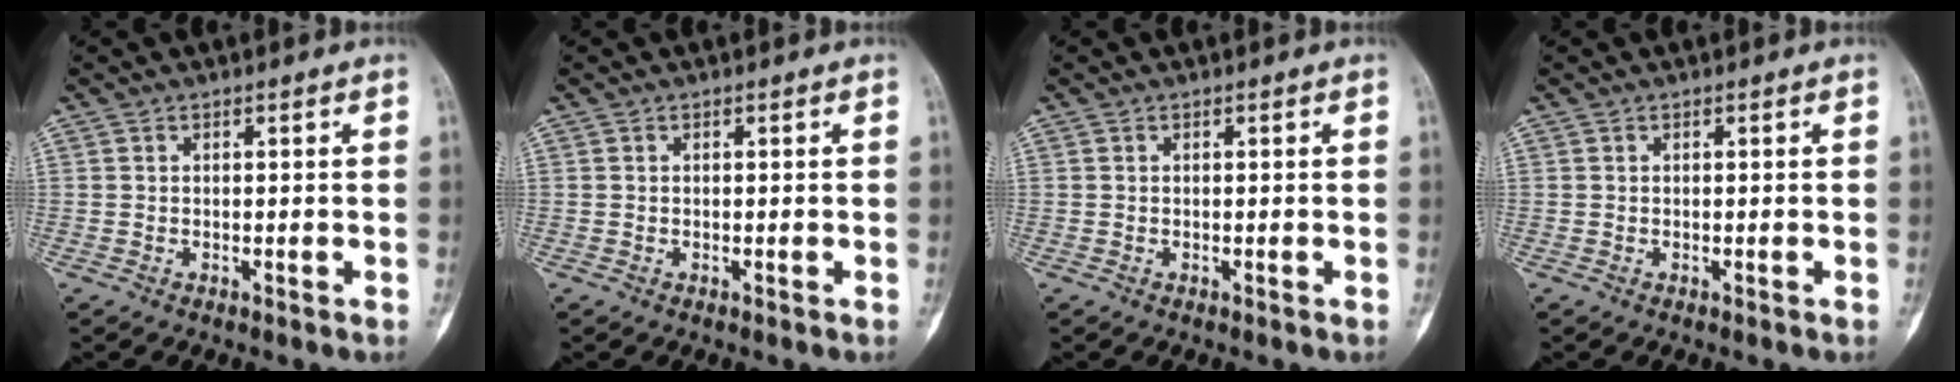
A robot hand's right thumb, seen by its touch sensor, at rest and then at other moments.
{"total": 0.0}
{"total": 0.0}
{"total": 0.0}